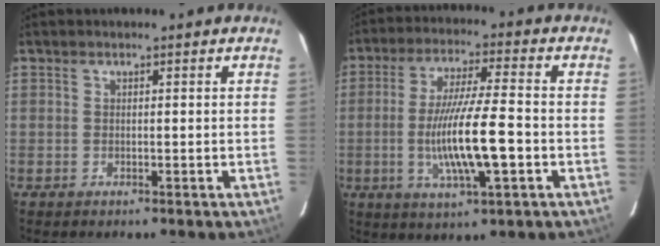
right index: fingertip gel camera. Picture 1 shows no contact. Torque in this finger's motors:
{"motor_torque": [0.60, -0.08, 0.78, 0.21]}